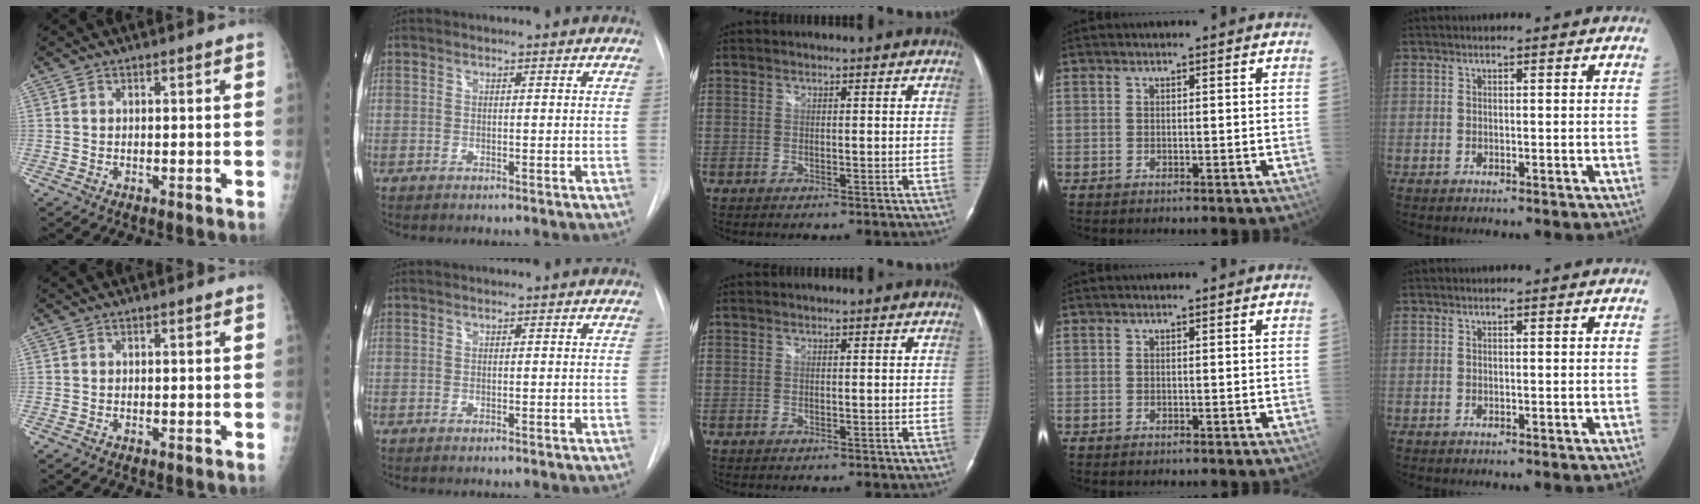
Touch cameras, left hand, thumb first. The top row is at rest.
{}